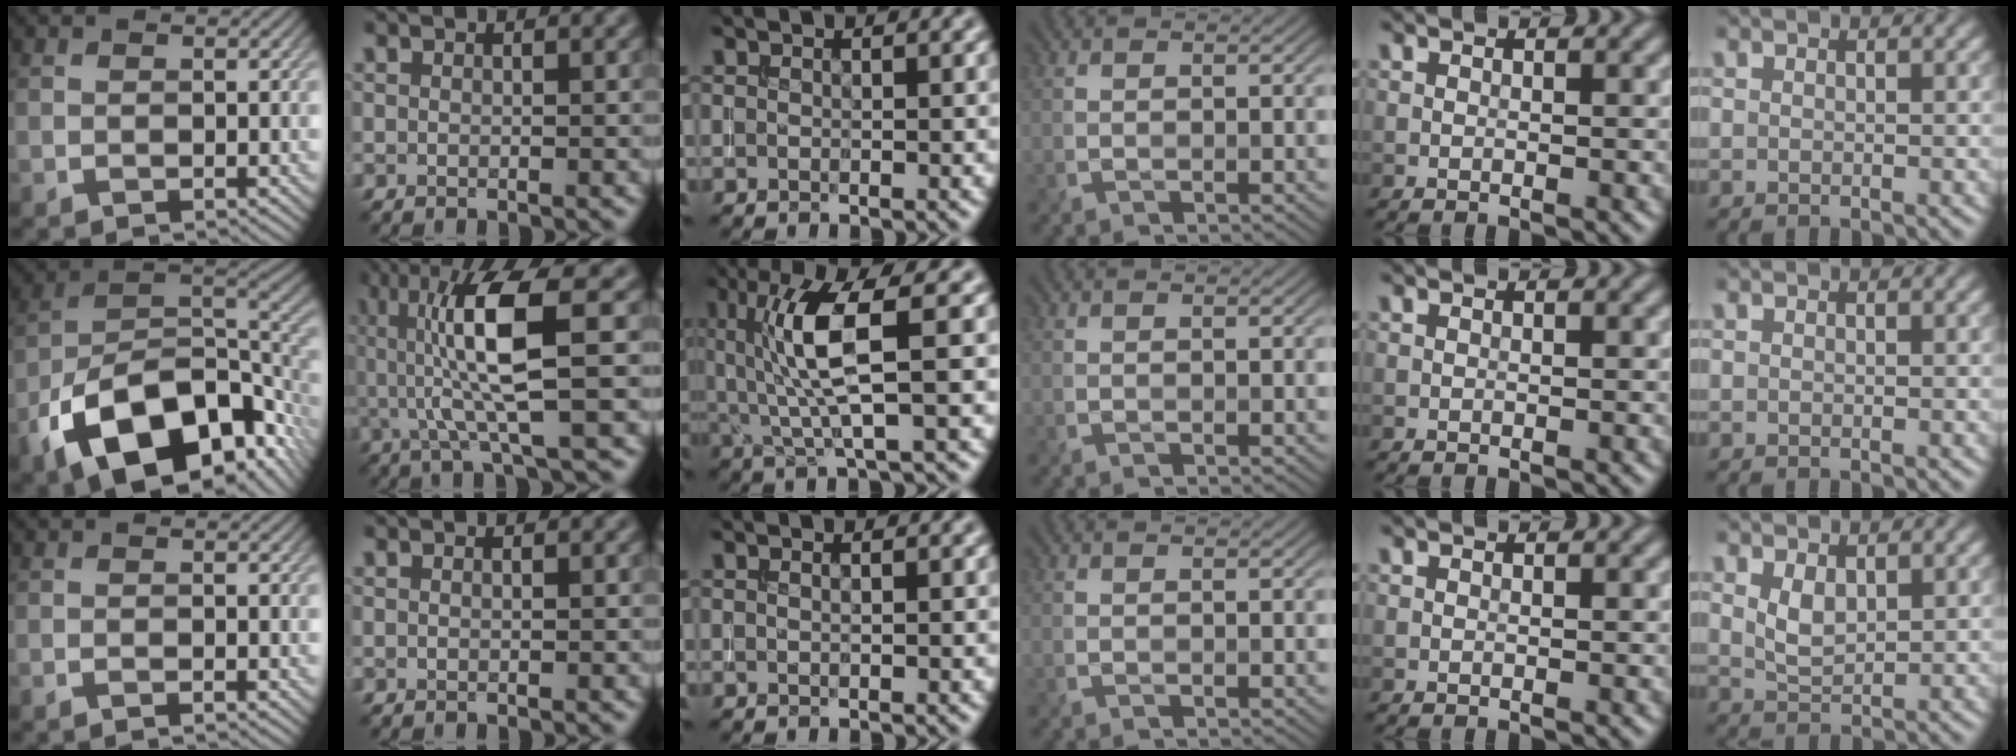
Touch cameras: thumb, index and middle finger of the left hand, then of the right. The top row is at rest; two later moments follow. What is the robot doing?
{"motion": "insert", "object": "drawer"}